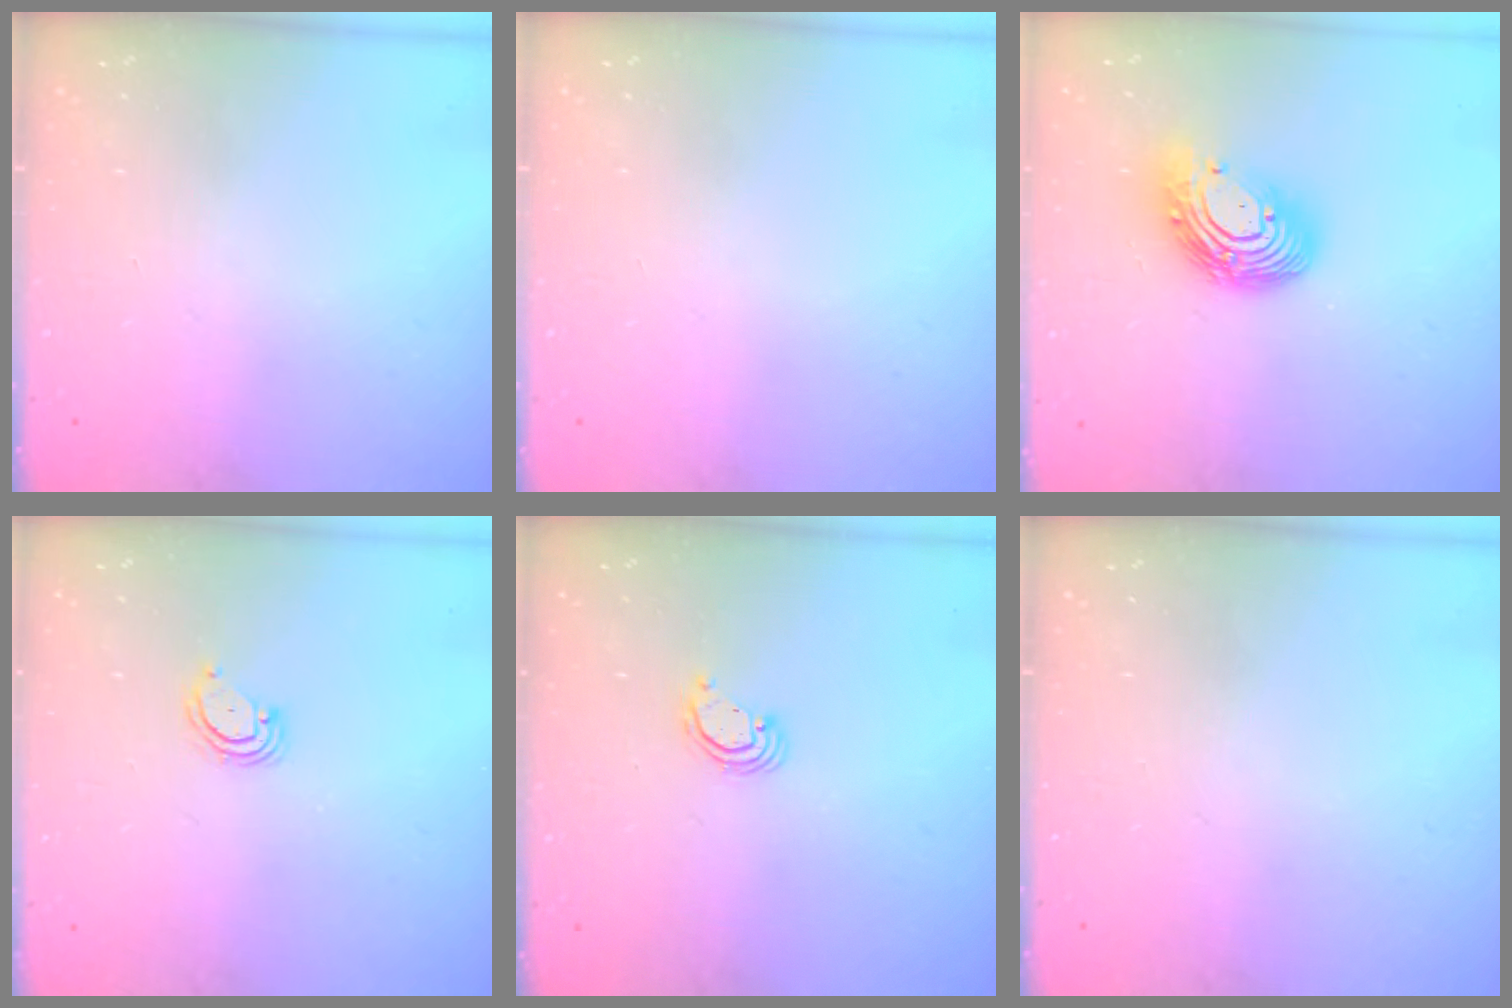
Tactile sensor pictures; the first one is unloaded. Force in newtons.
{"total": 0.0}
{"total": 14.0, "press": 14.0, "slide": 1.1}
{"total": 3.5, "press": 3.4, "slide": 0.4}
{"total": 2.2, "press": 2.2, "slide": 0.1}
{"total": 0.0}